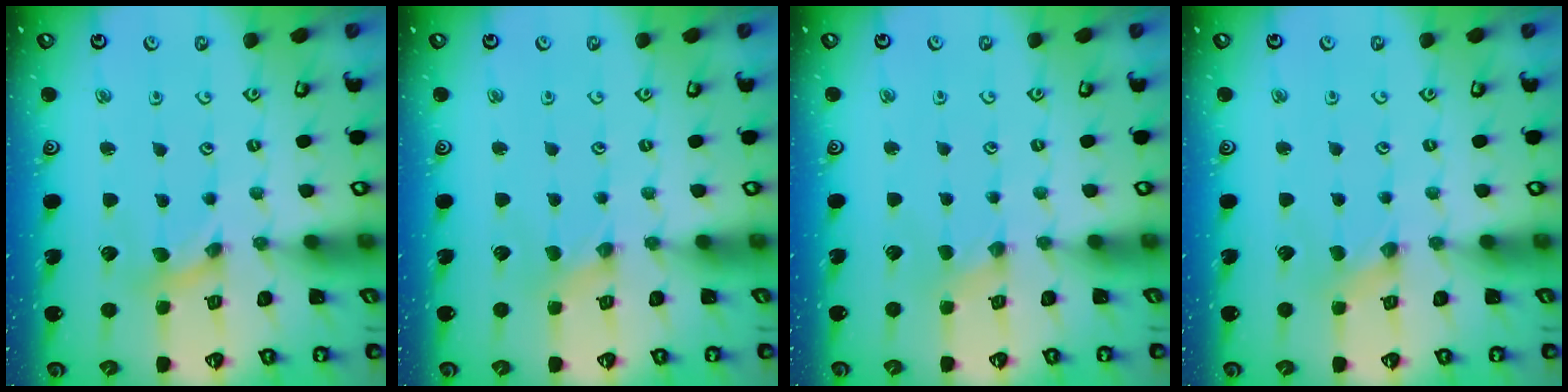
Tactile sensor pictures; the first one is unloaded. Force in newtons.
{"total": 0.0}
{"total": 0.0}
{"total": 0.0}